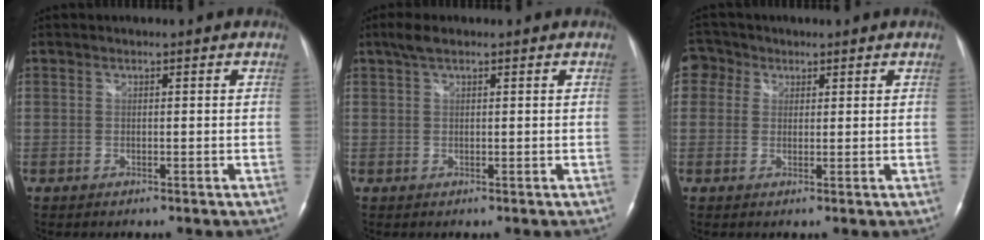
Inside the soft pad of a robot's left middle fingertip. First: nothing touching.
{"total": 2.4, "force": [1.6, 0.7, 1.6], "torque": [-0.034, 0.016, 0.031]}
{"total": 3.6, "force": [1.5, 3.3, 0.5], "torque": [-0.012, 0.015, 0.026]}